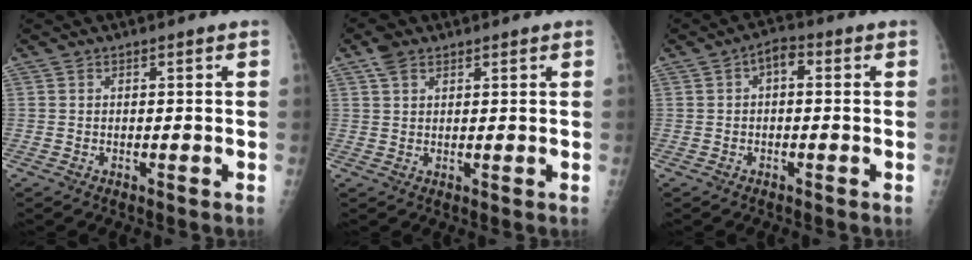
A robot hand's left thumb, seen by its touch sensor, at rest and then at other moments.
{"total": 3.3, "force": [2.0, 2.0, 1.7], "torque": [-0.027, 0.001, 0.041]}
{"total": 3.6, "force": [0.4, 2.1, 2.9], "torque": [-0.031, 0.012, -0.005]}